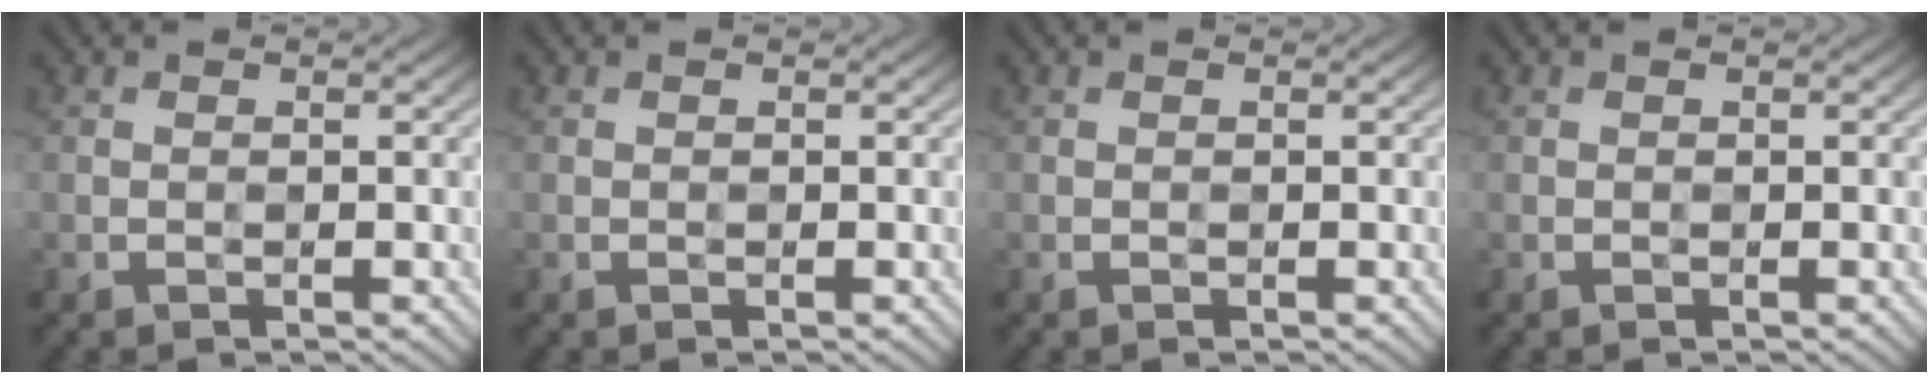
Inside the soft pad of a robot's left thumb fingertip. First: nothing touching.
{"total": 0.0}
{"total": 0.0}
{"total": 0.0}